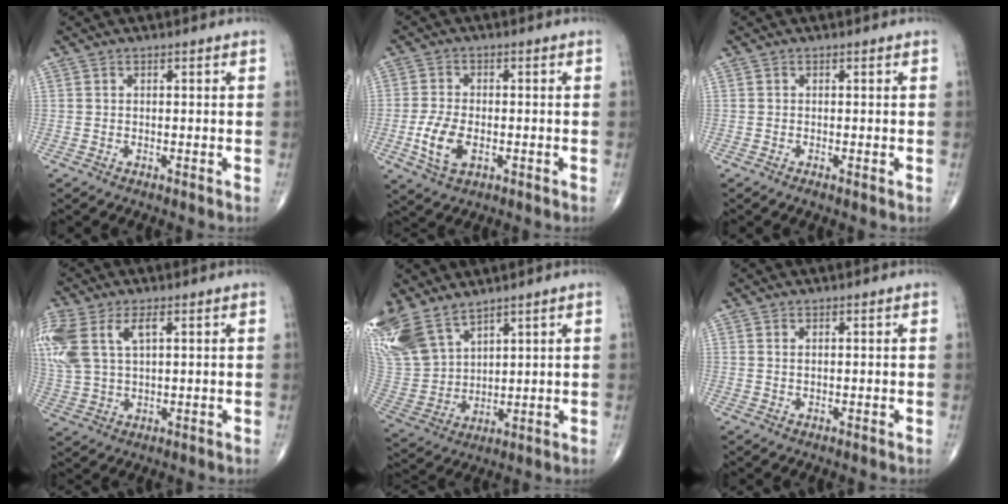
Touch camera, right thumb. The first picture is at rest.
{"total": 7.0, "force": [-1.9, 3.8, 5.5], "torque": [-0.114, 0.000, -0.034]}
{"total": 0.7, "force": [-0.3, 0.2, 0.6], "torque": [-0.012, -0.002, -0.009]}
{"total": 14.7, "force": [4.9, 8.0, 11.2], "torque": [-0.289, 0.007, 0.101]}
{"total": 14.8, "force": [10.5, 7.3, 7.4], "torque": [-0.165, -0.032, 0.227]}
{"total": 0.6, "force": [0.4, 0.2, 0.5], "torque": [-0.012, 0.001, 0.008]}